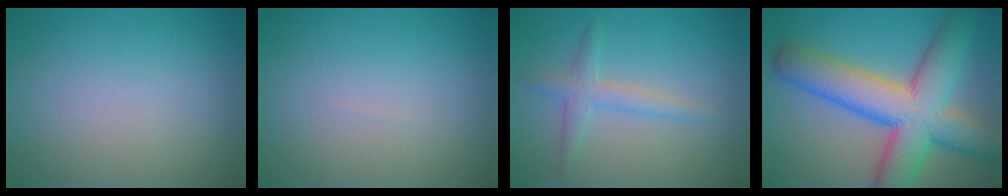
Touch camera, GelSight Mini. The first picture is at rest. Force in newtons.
{"total": 0.0}
{"total": 2.3, "press": 2.3, "slide": 0.1}
{"total": 11.1, "press": 11.1, "slide": 0.3}